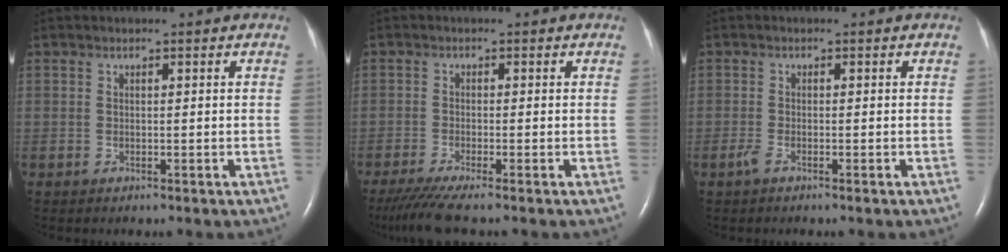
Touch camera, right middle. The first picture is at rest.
{"total": 5.5, "force": [-4.4, -0.4, 3.3], "torque": [-0.060, -0.019, -0.078]}
{"total": 1.4, "force": [-0.9, 0.2, 1.0], "torque": [-0.029, -0.004, -0.020]}